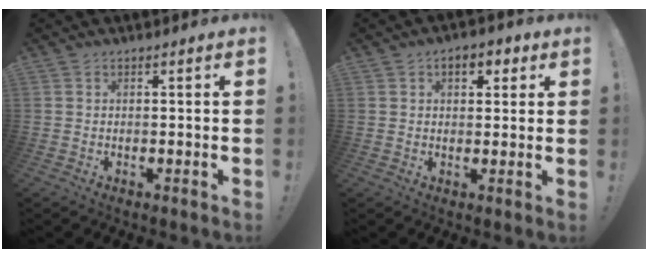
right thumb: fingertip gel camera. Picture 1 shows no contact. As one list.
[{"total": 5.1, "force": [2.0, 3.3, 3.3], "torque": [-0.039, 0.001, 0.031]}]